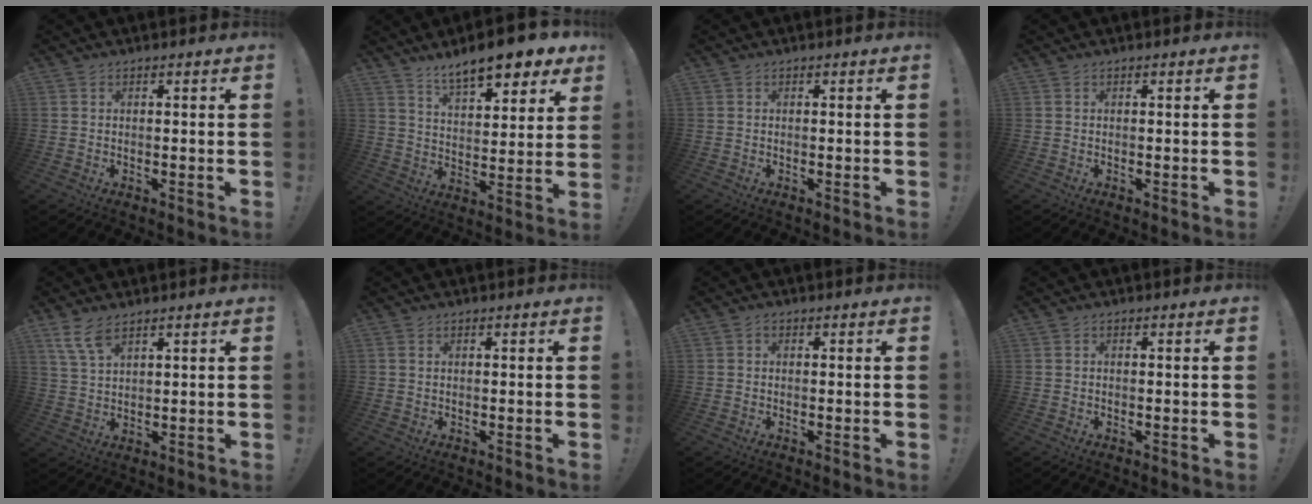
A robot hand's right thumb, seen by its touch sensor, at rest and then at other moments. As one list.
[{"total": 12.3, "force": [9.5, 3.7, 6.8], "torque": [-0.106, -0.068, 0.162]}, {"total": 0.0}, {"total": 0.0}, {"total": 6.6, "force": [4.7, 2.3, 3.9], "torque": [-0.079, -0.020, 0.090]}, {"total": 0.0}, {"total": 0.7, "force": [-0.3, 0.6, 0.3], "torque": [-0.006, 0.003, -0.006]}, {"total": 0.0}]